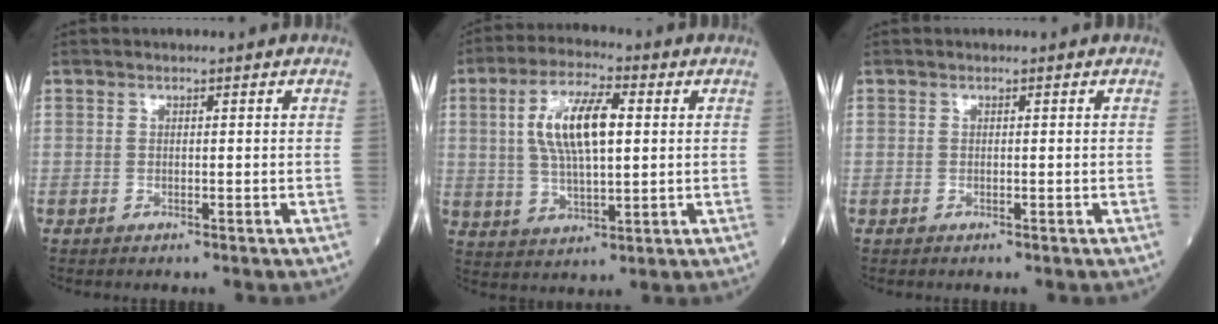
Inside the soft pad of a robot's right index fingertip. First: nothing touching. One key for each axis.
{"total": 10.8, "fx": 2.2, "fy": 3.2, "fz": 10.1, "tx": -0.205, "ty": 0.010, "tz": 0.042}
{"total": 0.0}